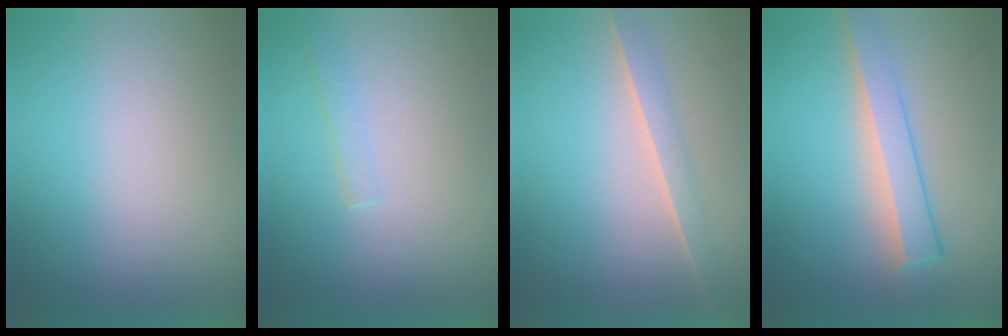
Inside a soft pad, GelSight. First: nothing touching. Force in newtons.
{"total": 1.1}
{"total": 1.7}
{"total": 3.2}